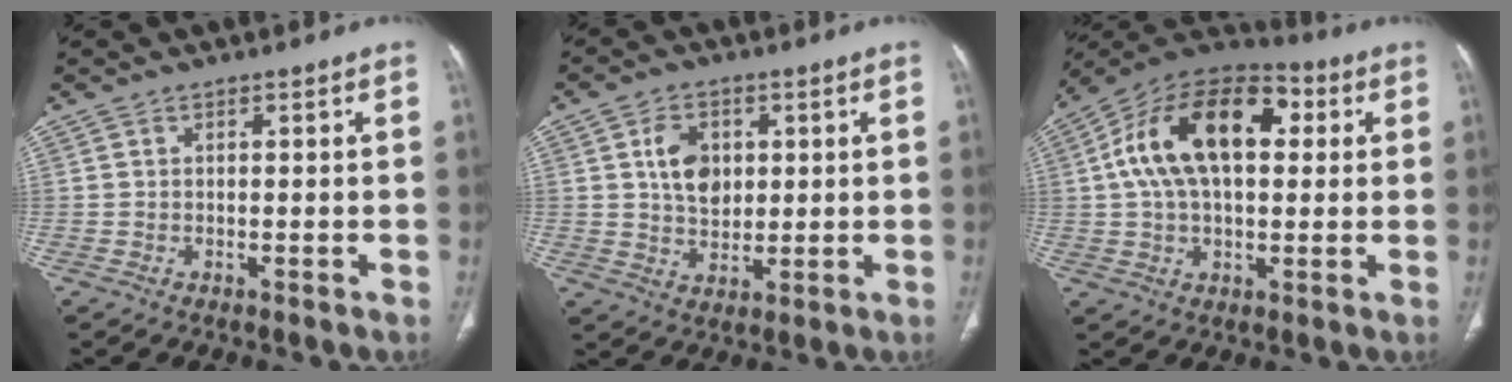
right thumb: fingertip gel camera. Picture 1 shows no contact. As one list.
[{"total": 7.7, "force": [1.8, 5.6, 5.0], "torque": [-0.062, -0.011, 0.033]}, {"total": 20.3, "force": [4.1, 11.6, 16.1], "torque": [-0.264, 0.030, 0.058]}]